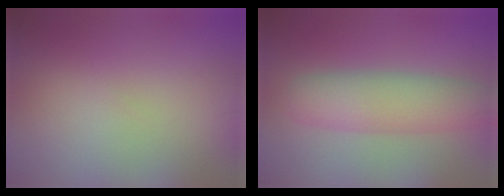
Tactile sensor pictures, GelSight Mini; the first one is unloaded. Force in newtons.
{"total": 5.3, "press": 5.3, "slide": 0.2}